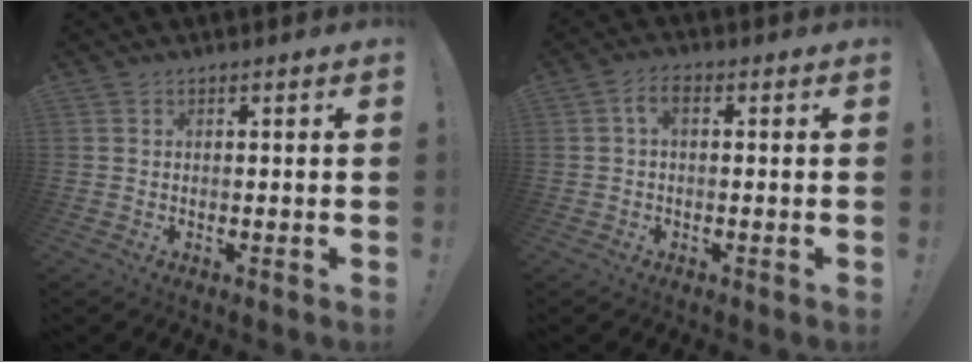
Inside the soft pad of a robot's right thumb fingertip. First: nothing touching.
{"total": 3.3, "force": [0.4, 1.5, 2.9], "torque": [-0.060, 0.010, 0.008]}